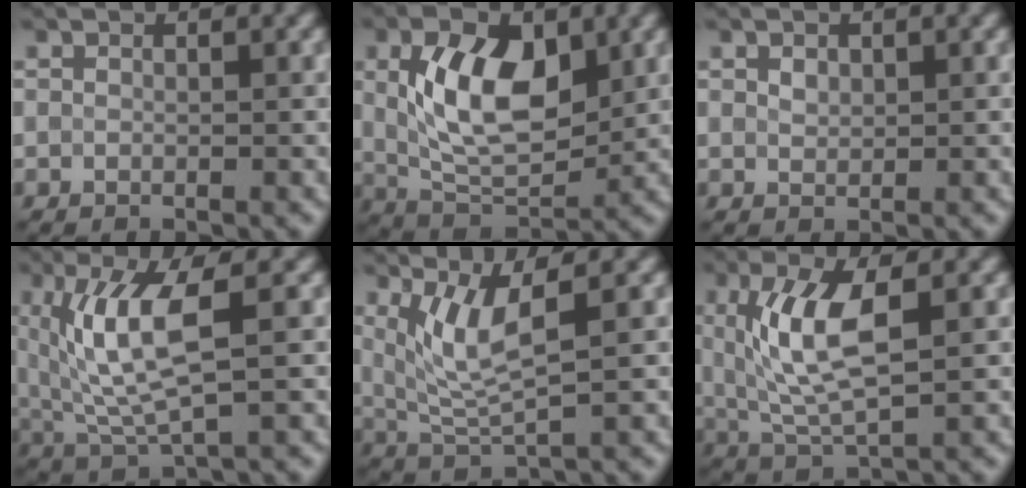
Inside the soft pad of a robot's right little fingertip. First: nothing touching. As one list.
[{"total": 8.5, "force": [1.9, 4.6, 6.9], "torque": [-0.131, 0.005, 0.033]}, {"total": 1.0, "force": [0.5, 0.6, 0.5], "torque": [-0.012, 0.001, 0.009]}, {"total": 6.9, "force": [1.6, 1.8, 6.5], "torque": [-0.141, -0.005, 0.034]}, {"total": 4.3, "force": [1.6, 0.9, 3.8], "torque": [-0.089, -0.008, 0.041]}, {"total": 6.6, "force": [1.4, 2.4, 5.9], "torque": [-0.128, 0.000, 0.030]}]